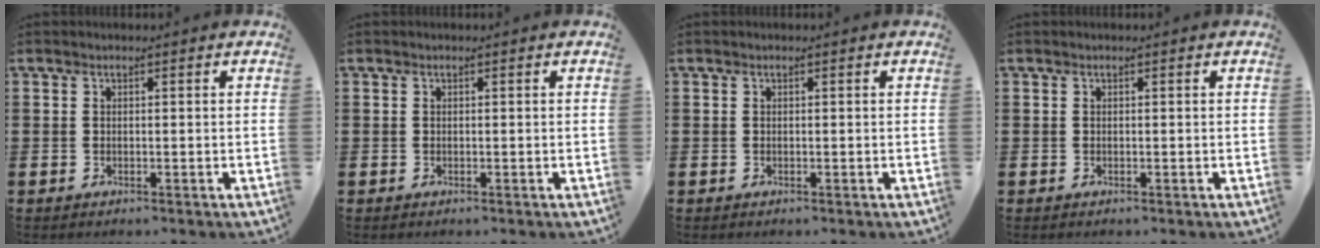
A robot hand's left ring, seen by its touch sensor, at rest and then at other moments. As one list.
[{"total": 0.0}, {"total": 0.0}, {"total": 0.0}]